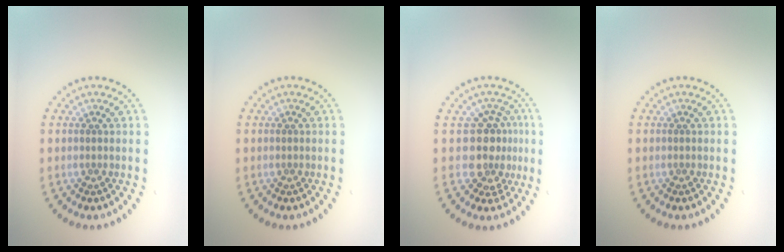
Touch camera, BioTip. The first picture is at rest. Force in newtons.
{"total": 0.0}
{"total": 3.7, "press": 2.8, "slide": 2.4}
{"total": 0.0}